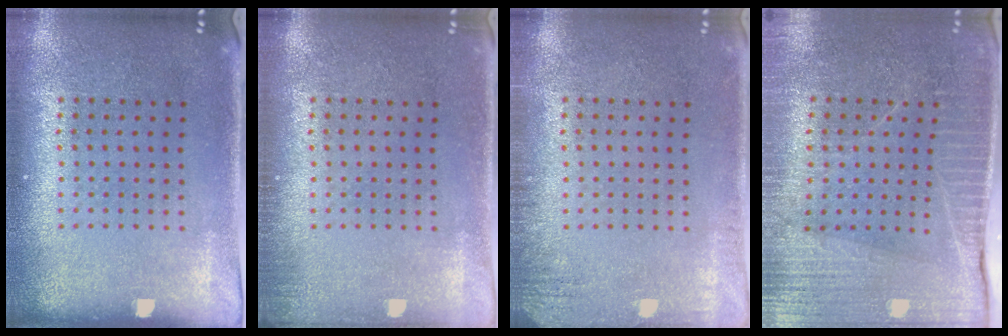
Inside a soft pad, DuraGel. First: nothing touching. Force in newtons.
{"total": 0.9, "press": 0.9, "slide": 0.2}
{"total": 1.6, "press": 1.5, "slide": 0.3}
{"total": 3.6, "press": 3.5, "slide": 0.4}